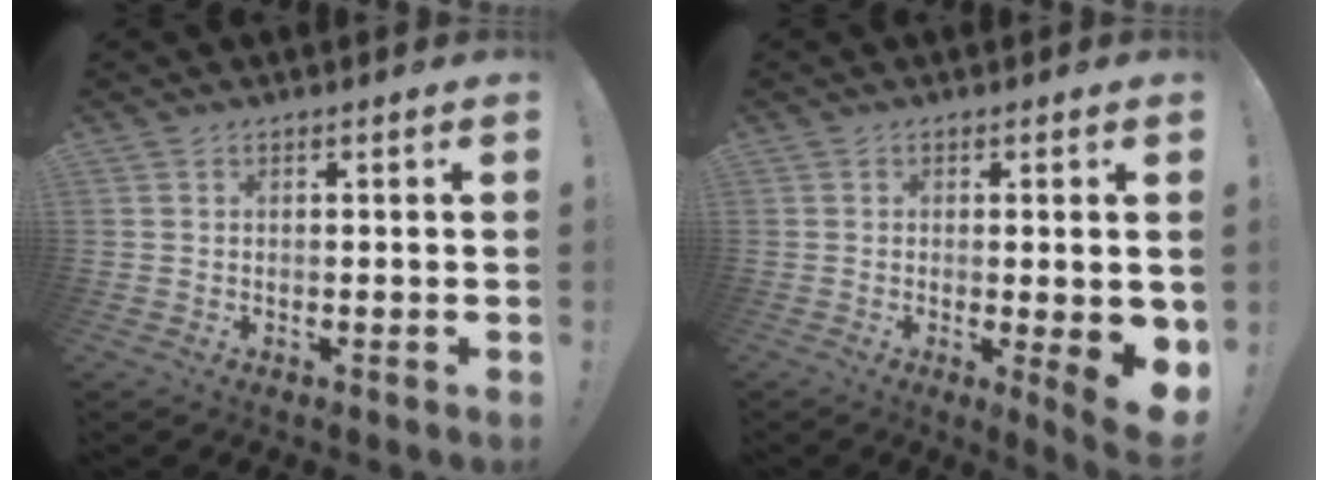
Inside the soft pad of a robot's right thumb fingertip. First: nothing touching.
{"total": 7.8, "force": [-0.2, 1.0, 7.7], "torque": [-0.092, -0.017, 0.001]}